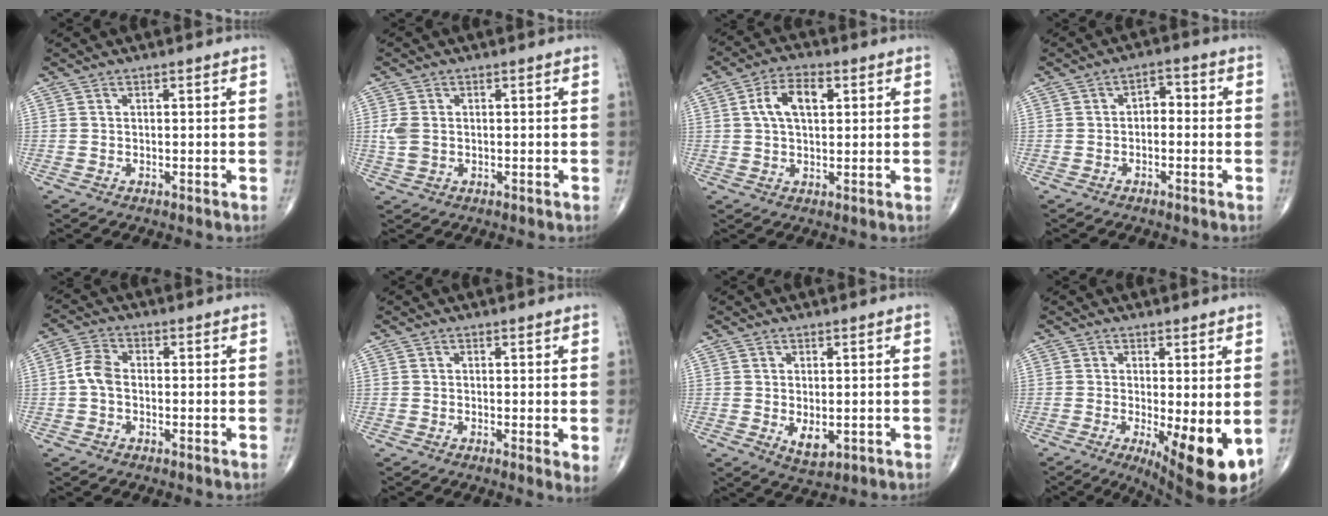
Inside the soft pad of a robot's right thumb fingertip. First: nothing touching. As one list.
[{"total": 3.3, "force": [0.0, 2.3, 2.4], "torque": [-0.062, 0.002, 0.002]}, {"total": 7.5, "force": [1.9, 4.1, 5.9], "torque": [-0.105, 0.011, 0.032]}, {"total": 3.2, "force": [-0.4, 2.1, 2.4], "torque": [-0.016, 0.019, -0.017]}, {"total": 4.4, "force": [-0.5, 2.9, 3.3], "torque": [-0.066, 0.013, -0.019]}, {"total": 2.4, "force": [0.1, 0.6, 2.3], "torque": [-0.036, -0.009, -0.004]}, {"total": 3.9, "force": [-0.5, 2.2, 3.2], "torque": [-0.041, -0.008, 0.004]}, {"total": 11.0, "force": [-2.3, 3.2, 10.3], "torque": [-0.147, -0.026, -0.025]}]